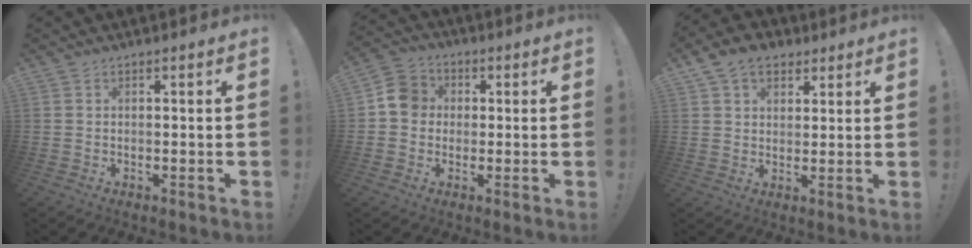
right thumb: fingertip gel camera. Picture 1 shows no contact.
{"total": 8.2, "force": [0.4, 7.5, 3.4], "torque": [-0.042, 0.021, 0.012]}
{"total": 8.9, "force": [5.0, 6.2, 4.1], "torque": [-0.063, -0.014, 0.095]}